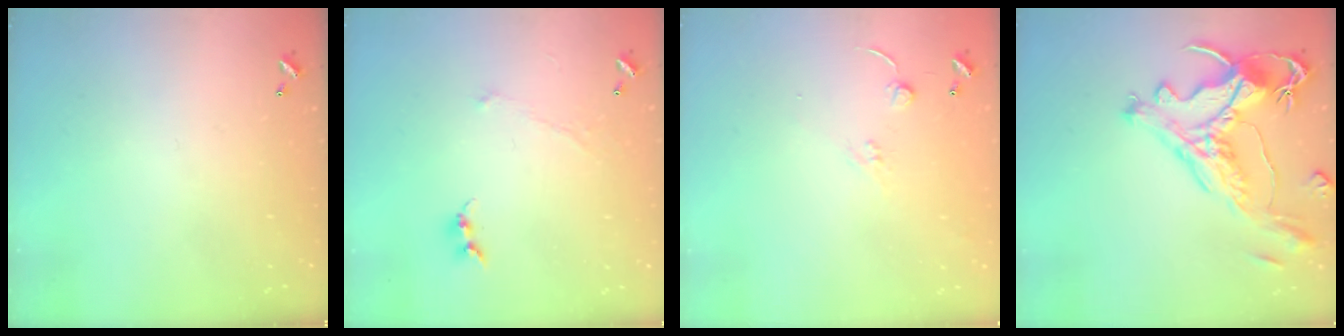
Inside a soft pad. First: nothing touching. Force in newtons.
{"total": 0.0}
{"total": 7.1, "press": 7.1, "slide": 0.6}
{"total": 2.1, "press": 1.6, "slide": 1.3}